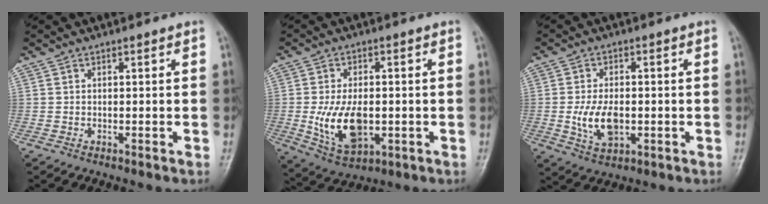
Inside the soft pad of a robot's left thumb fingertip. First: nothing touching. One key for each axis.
{"total": 11.3, "fx": -1.5, "fy": 6.7, "fz": 9.0, "tx": -0.155, "ty": -0.006, "tz": -0.014}
{"total": 7.7, "fx": -1.1, "fy": 4.5, "fz": 6.1, "tx": -0.109, "ty": -0.003, "tz": -0.014}